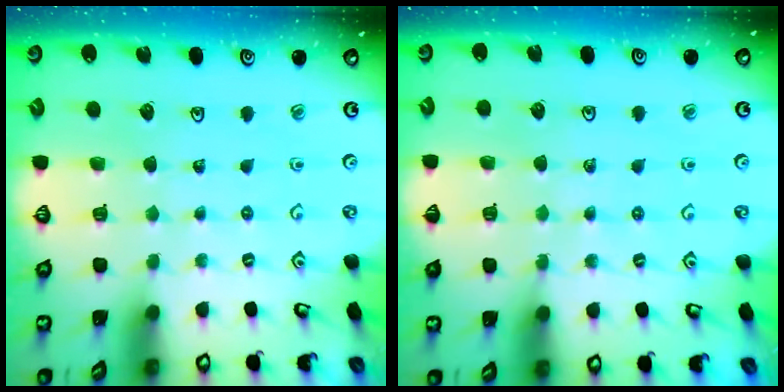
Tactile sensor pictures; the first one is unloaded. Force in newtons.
{"total": 4.8, "press": 4.4, "slide": 1.9}